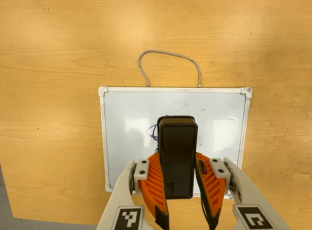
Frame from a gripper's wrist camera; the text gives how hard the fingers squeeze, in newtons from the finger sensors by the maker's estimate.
{"total": 6.5, "left": 5.2, "right": 7.9}